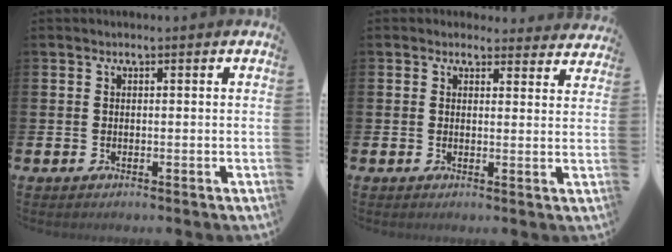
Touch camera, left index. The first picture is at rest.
{"total": 2.6, "force": [2.5, 0.8, -0.1], "torque": [0.008, -0.012, 0.042]}